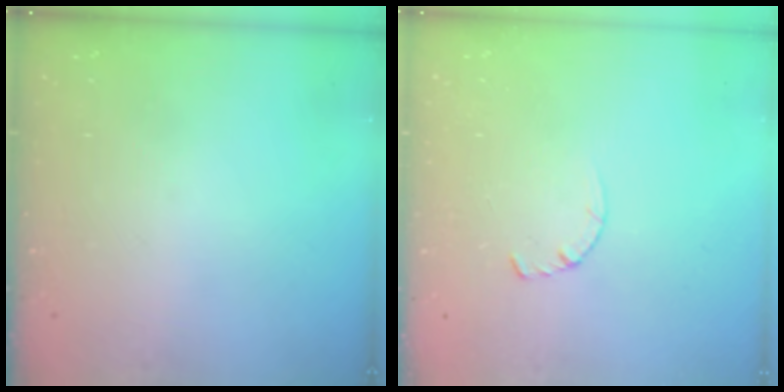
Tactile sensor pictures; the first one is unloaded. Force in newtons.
{"total": 2.8, "press": 2.8, "slide": 0.4}